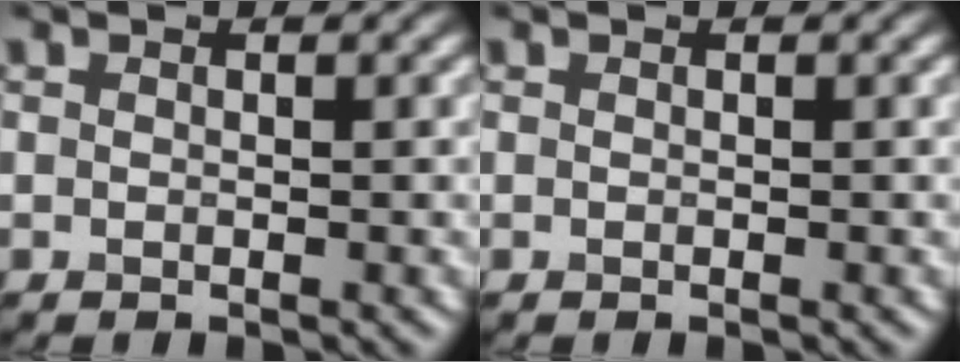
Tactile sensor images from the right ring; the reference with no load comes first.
{"total": 0.0}